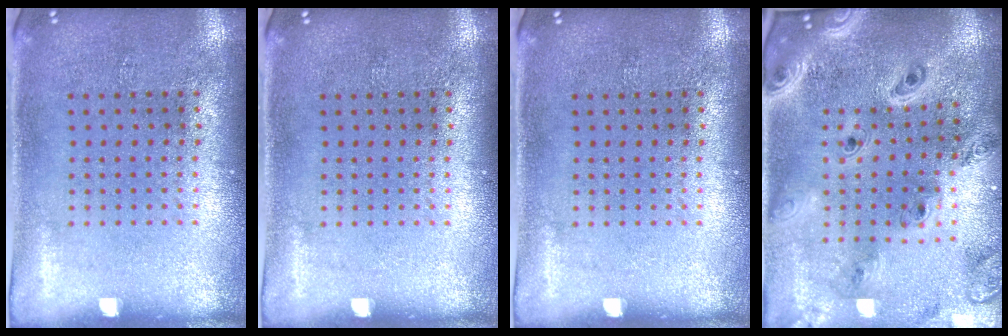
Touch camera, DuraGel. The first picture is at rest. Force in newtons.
{"total": 0.0}
{"total": 0.0}
{"total": 2.9, "press": 2.4, "slide": 1.6}